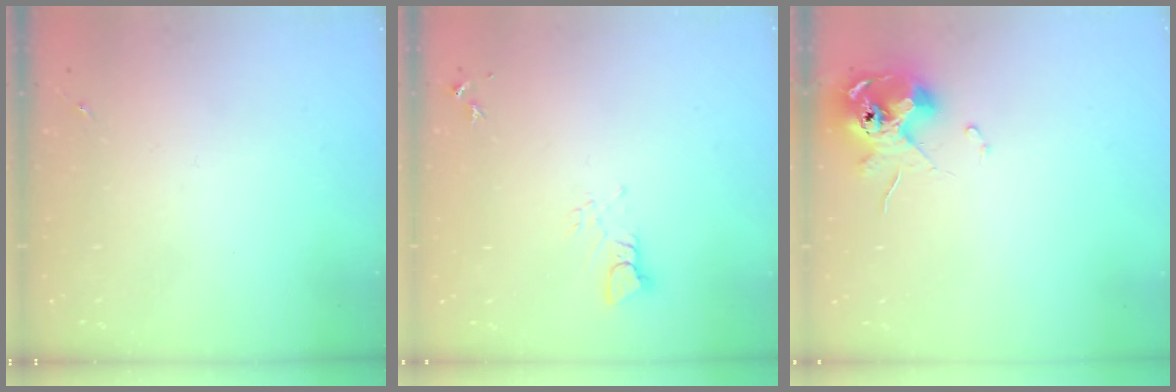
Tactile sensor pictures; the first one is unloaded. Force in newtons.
{"total": 3.2, "press": 3.2, "slide": 0.3}
{"total": 10.4, "press": 10.3, "slide": 1.4}